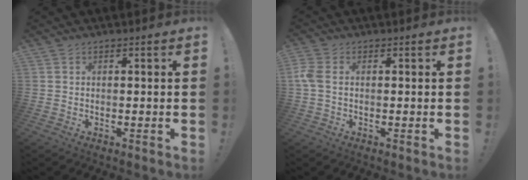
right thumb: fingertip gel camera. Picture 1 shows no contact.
{"total": 3.9, "force": [0.2, 2.6, 2.9], "torque": [-0.079, 0.002, 0.002]}